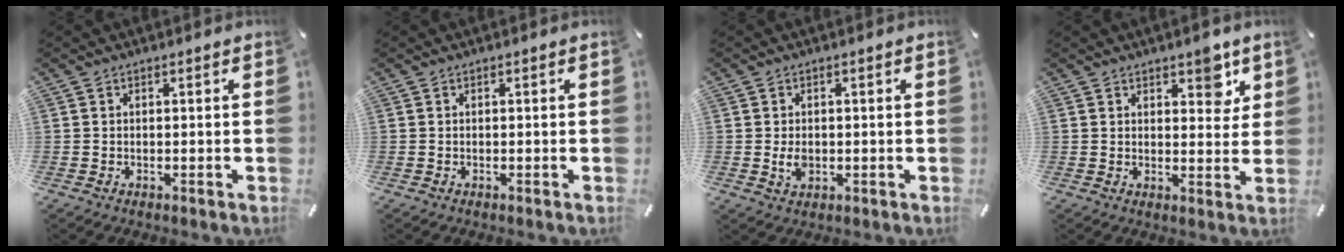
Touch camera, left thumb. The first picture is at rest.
{"total": 0.0}
{"total": 3.0, "force": [-0.3, 2.1, 2.1], "torque": [-0.046, -0.005, -0.010]}
{"total": 6.2, "force": [4.0, 3.4, 3.3], "torque": [-0.012, -0.026, 0.059]}